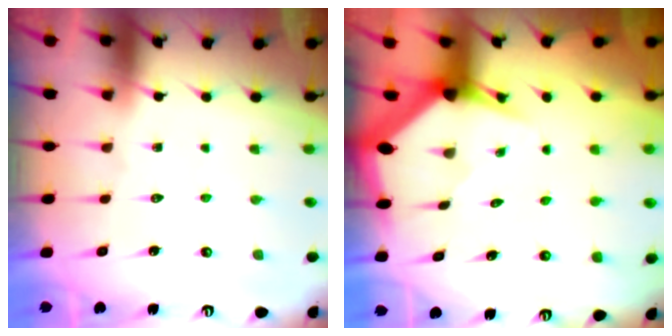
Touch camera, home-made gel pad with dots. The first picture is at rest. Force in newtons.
{"total": 3.3, "press": 3.3, "slide": 0.2}